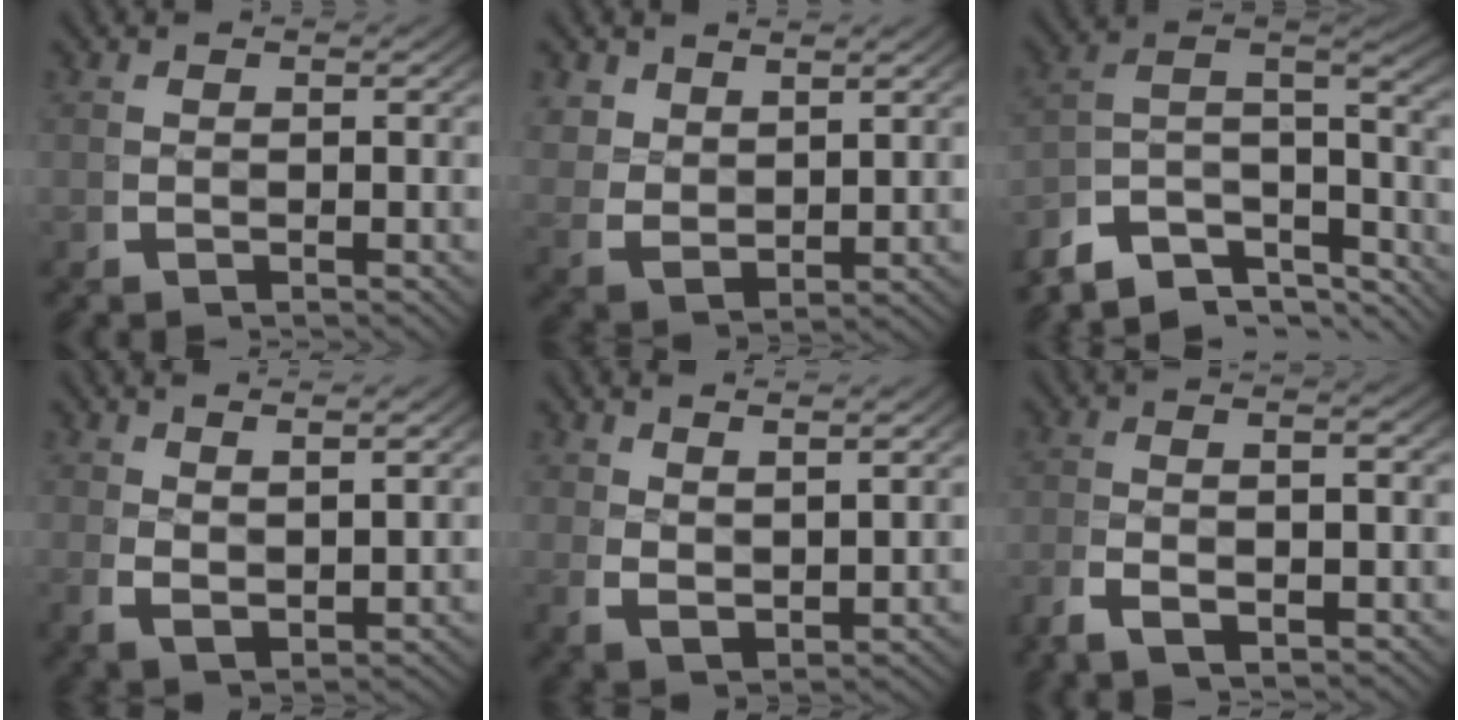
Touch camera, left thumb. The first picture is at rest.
{"total": 3.5, "force": [1.8, 2.3, 2.0], "torque": [-0.057, -0.019, 0.053]}
{"total": 12.4, "force": [-2.8, 8.8, 8.3], "torque": [-0.193, -0.042, -0.041]}
{"total": 3.2, "force": [1.8, 1.2, 2.4], "torque": [-0.052, -0.010, 0.049]}
{"total": 3.5, "force": [2.1, 1.4, 2.4], "torque": [-0.053, -0.011, 0.055]}
{"total": 3.9, "force": [-1.2, 1.0, 3.5], "torque": [-0.071, 0.001, -0.022]}